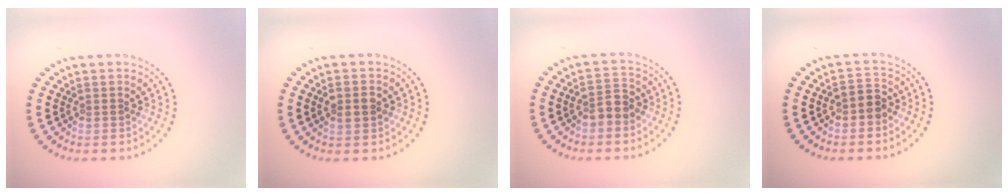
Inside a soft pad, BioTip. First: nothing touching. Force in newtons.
{"total": 2.0, "press": 2.0, "slide": 0.2}
{"total": 2.5, "press": 2.4, "slide": 0.6}
{"total": 1.9, "press": 1.8, "slide": 0.7}